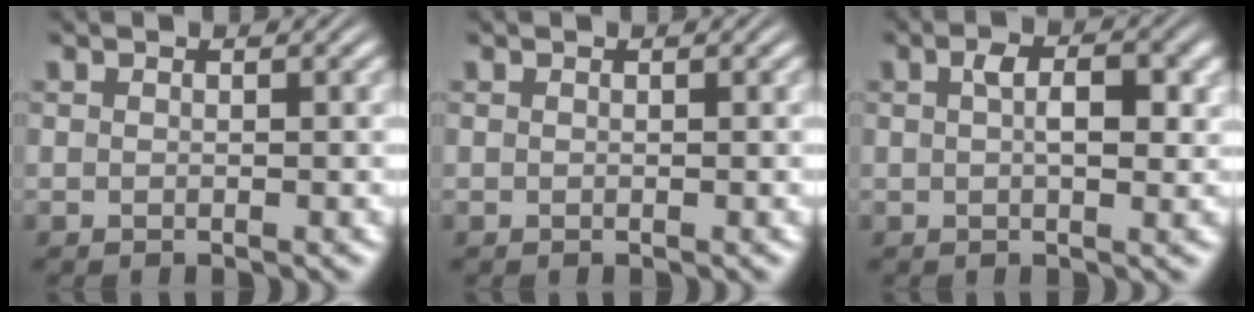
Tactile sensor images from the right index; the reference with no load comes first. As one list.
[{"total": 0.0}, {"total": 3.5, "force": [0.5, 1.3, 3.2], "torque": [-0.038, 0.003, 0.001]}]